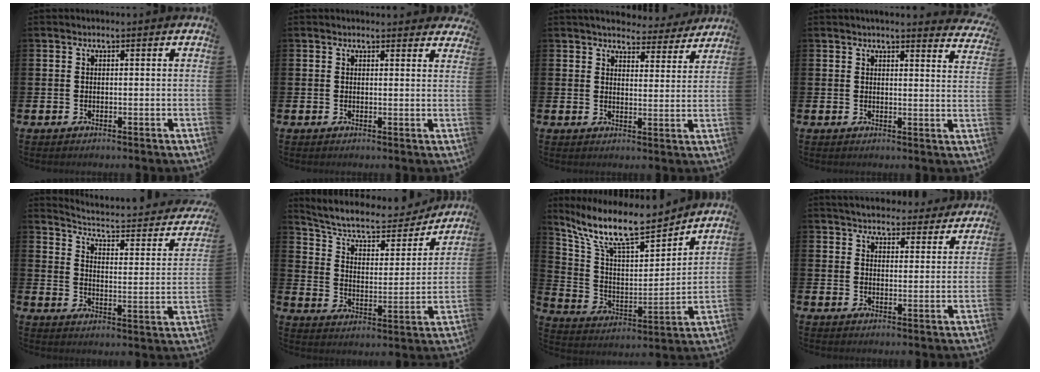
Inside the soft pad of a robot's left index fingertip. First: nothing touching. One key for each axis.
{"total": 1.6, "fx": 1.6, "fy": 0.3, "fz": 0.0, "tx": 0.009, "ty": -0.007, "tz": 0.027}
{"total": 4.7, "fx": 4.6, "fy": 1.0, "fz": 0.2, "tx": -0.008, "ty": -0.038, "tz": 0.079}
{"total": 3.3, "fx": 3.2, "fy": -0.2, "fz": 0.3, "tx": -0.001, "ty": -0.023, "tz": 0.056}
{"total": 4.1, "fx": 3.4, "fy": 1.1, "fz": 2.1, "tx": -0.062, "ty": -0.031, "tz": 0.045}
{"total": 8.3, "fx": 7.4, "fy": 2.5, "fz": 2.7, "tx": -0.074, "ty": -0.056, "tz": 0.123}
{"total": 12.9, "fx": 11.0, "fy": 3.3, "fz": 5.9, "tx": -0.143, "ty": -0.071, "tz": 0.189}
{"total": 4.7, "fx": 4.6, "fy": 0.8, "fz": 0.1, "tx": -0.014, "ty": -0.032, "tz": 0.080}